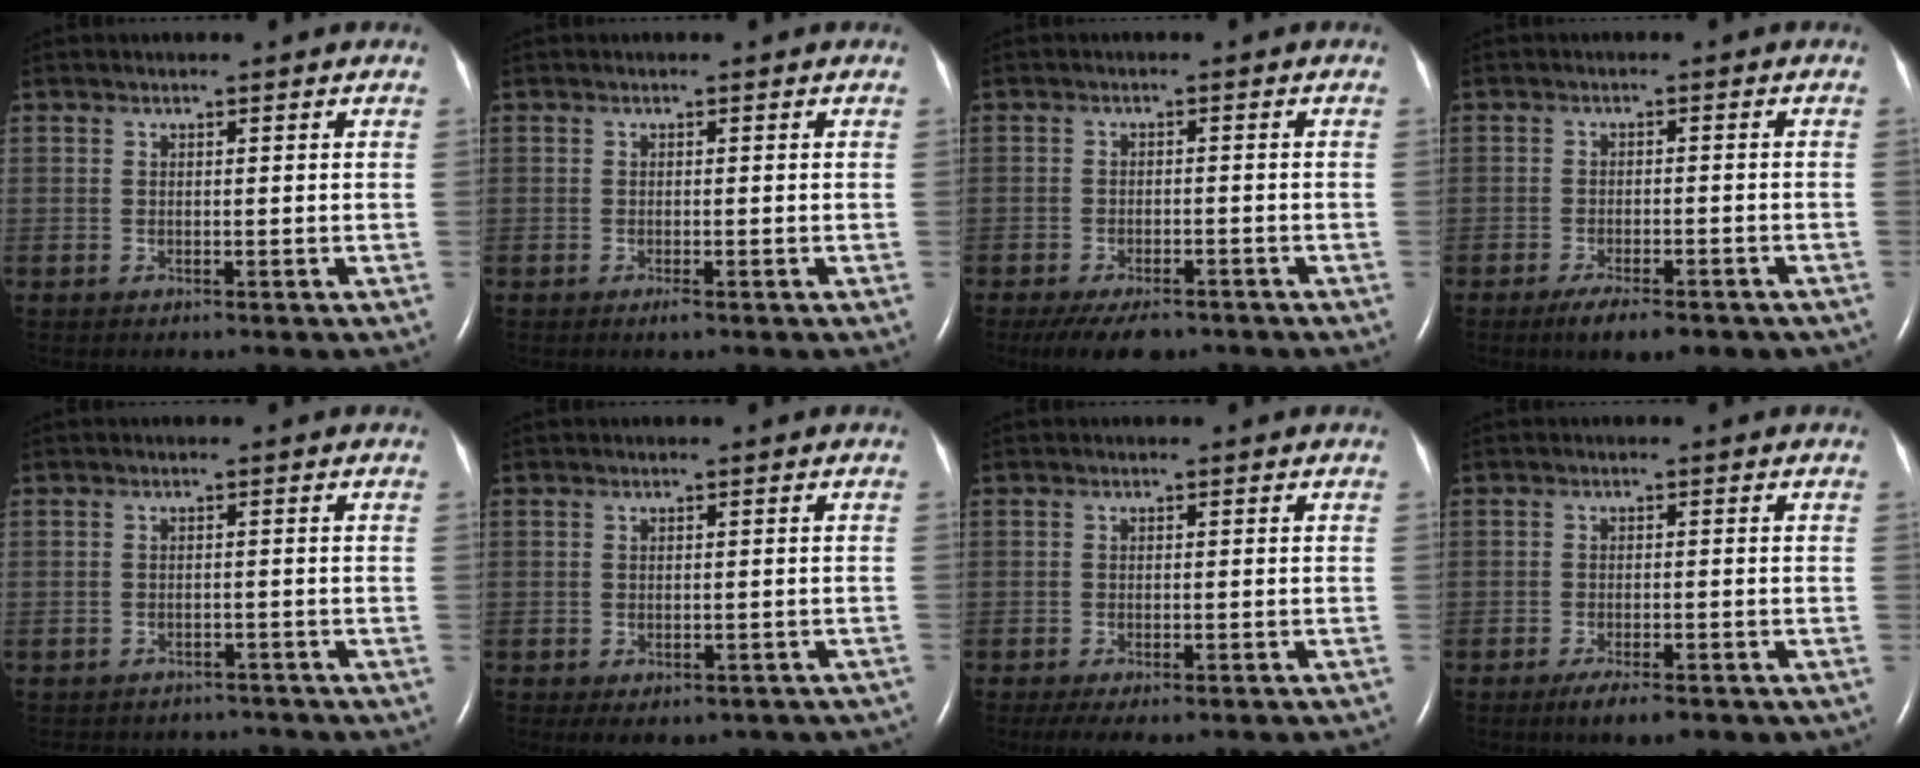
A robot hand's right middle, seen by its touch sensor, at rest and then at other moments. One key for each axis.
{"total": 0.7, "fx": -0.5, "fy": 0.0, "fz": 0.6, "tx": -0.014, "ty": -0.002, "tz": -0.007}
{"total": 7.7, "fx": -5.8, "fy": 3.0, "fz": 4.0, "tx": -0.063, "ty": -0.005, "tz": -0.090}
{"total": 8.1, "fx": -6.0, "fy": 2.4, "fz": 5.0, "tx": -0.064, "ty": -0.008, "tz": -0.080}
{"total": 7.3, "fx": -6.8, "fy": 2.7, "fz": 0.6, "tx": -0.011, "ty": 0.010, "tz": -0.078}
{"total": 9.7, "fx": -7.5, "fy": 4.8, "fz": 4.0, "tx": -0.049, "ty": 0.002, "tz": -0.080}
{"total": 10.1, "fx": -8.5, "fy": 2.5, "fz": 4.9, "tx": -0.068, "ty": -0.007, "tz": -0.105}
{"total": 6.4, "fx": -4.7, "fy": 1.7, "fz": 4.0, "tx": -0.056, "ty": -0.008, "tz": -0.061}